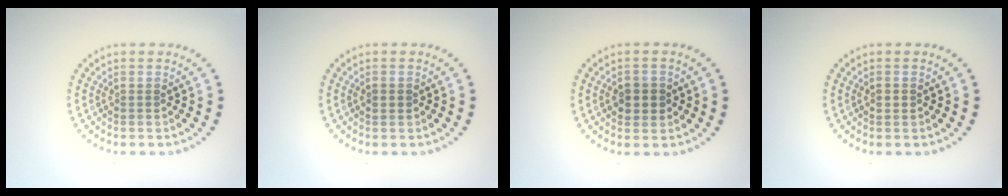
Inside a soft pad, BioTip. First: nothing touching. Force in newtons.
{"total": 1.1, "press": 1.1, "slide": 0.1}
{"total": 2.3, "press": 2.3, "slide": 0.4}
{"total": 1.1, "press": 1.0, "slide": 0.2}